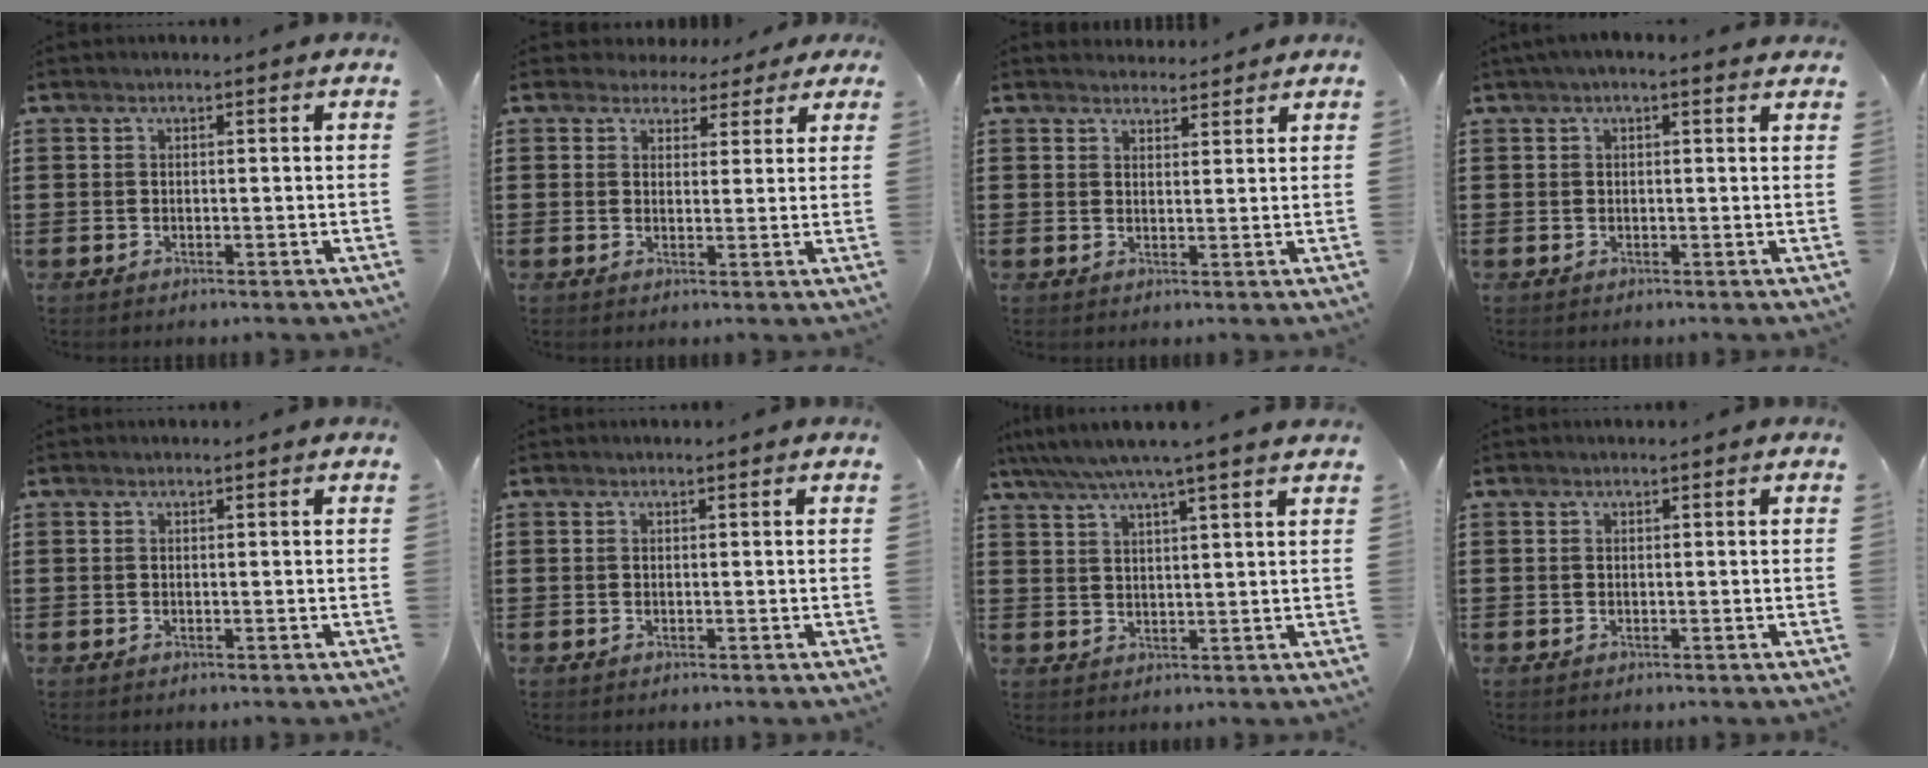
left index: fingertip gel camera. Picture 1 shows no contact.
{"total": 3.0, "force": [2.2, 2.0, 0.6], "torque": [-0.025, 0.009, 0.041]}
{"total": 2.5, "force": [2.4, 0.8, -0.2], "torque": [-0.003, -0.003, 0.047]}
{"total": 1.3, "force": [0.6, 0.5, 1.0], "torque": [-0.021, 0.005, 0.011]}
{"total": 0.0}
{"total": 0.0}
{"total": 4.4, "force": [3.7, -0.2, 2.4], "torque": [-0.059, -0.015, 0.063]}
{"total": 0.0}